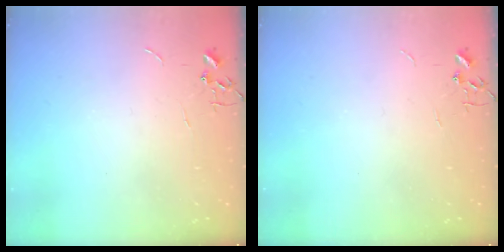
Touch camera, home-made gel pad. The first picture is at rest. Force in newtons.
{"total": 0.0}